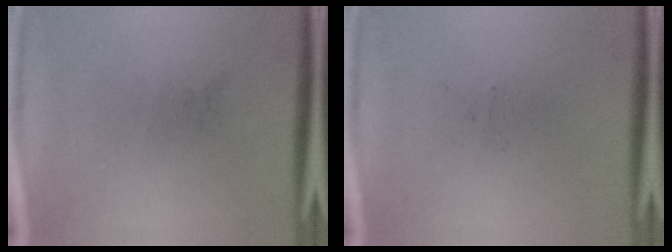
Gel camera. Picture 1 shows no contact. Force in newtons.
{"total": 0.0}